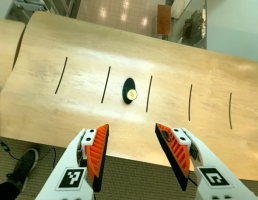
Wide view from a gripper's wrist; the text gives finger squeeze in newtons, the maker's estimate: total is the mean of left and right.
{"total": 0.0}